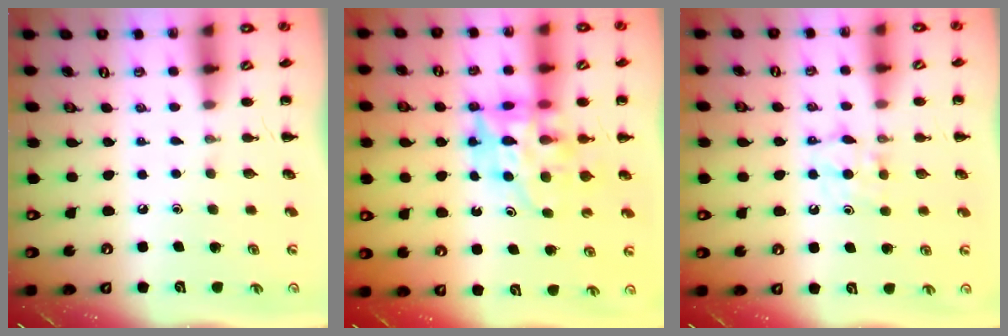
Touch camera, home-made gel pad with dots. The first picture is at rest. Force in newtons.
{"total": 12.2, "press": 11.6, "slide": 3.7}
{"total": 6.2, "press": 5.9, "slide": 1.9}